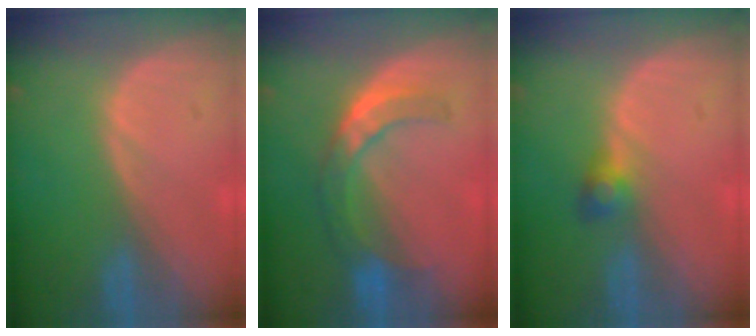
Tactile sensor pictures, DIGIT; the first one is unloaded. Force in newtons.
{"total": 7.5, "press": 6.5, "slide": 3.8}
{"total": 2.5, "press": 2.5, "slide": 0.5}